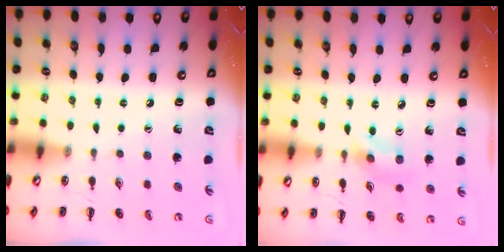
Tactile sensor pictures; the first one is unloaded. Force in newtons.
{"total": 3.3, "press": 3.2, "slide": 0.7}